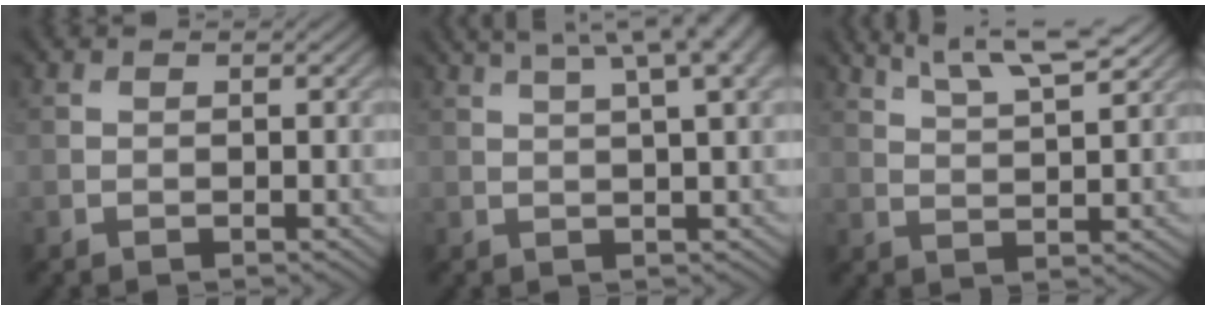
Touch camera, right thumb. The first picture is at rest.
{"total": 10.2, "force": [5.7, 2.7, 8.1], "torque": [-0.111, 0.037, 0.070]}
{"total": 7.6, "force": [5.7, 1.5, 4.7], "torque": [-0.081, 0.005, 0.099]}